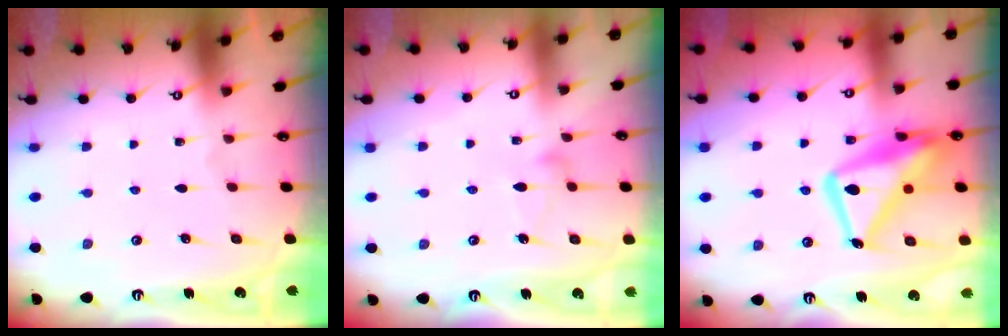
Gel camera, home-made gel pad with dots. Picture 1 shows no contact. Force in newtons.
{"total": 6.9, "press": 6.9, "slide": 0.3}
{"total": 18.2, "press": 18.1, "slide": 1.7}